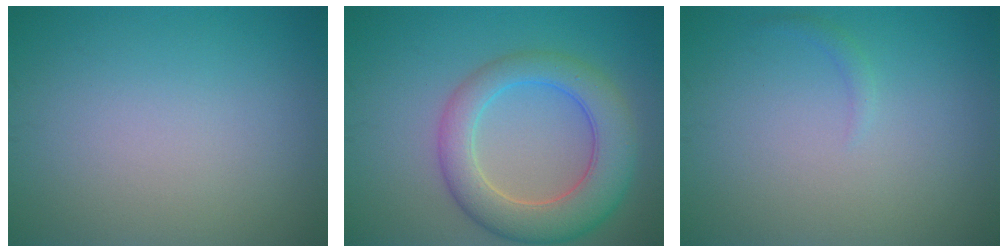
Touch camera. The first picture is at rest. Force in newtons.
{"total": 6.8, "press": 6.8, "slide": 0.5}
{"total": 0.7, "press": 0.7, "slide": 0.1}